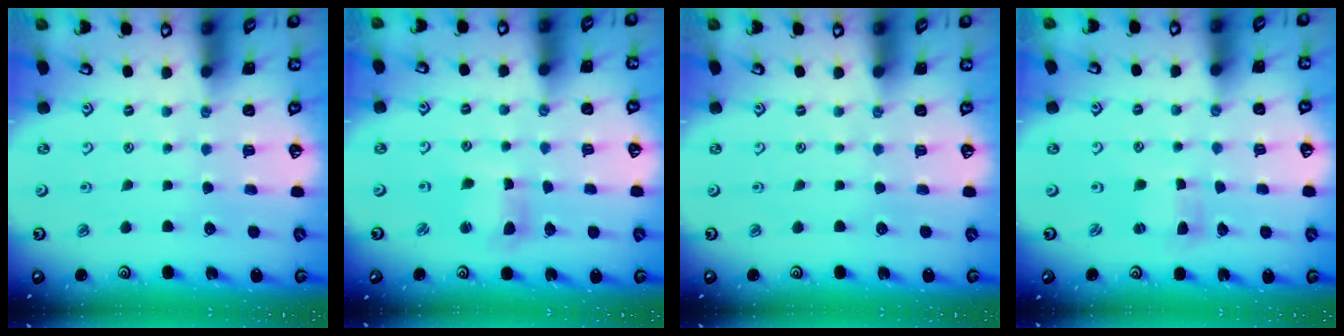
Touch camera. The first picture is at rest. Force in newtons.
{"total": 4.2, "press": 4.1, "slide": 0.5}
{"total": 0.0}
{"total": 1.2, "press": 1.2, "slide": 0.2}